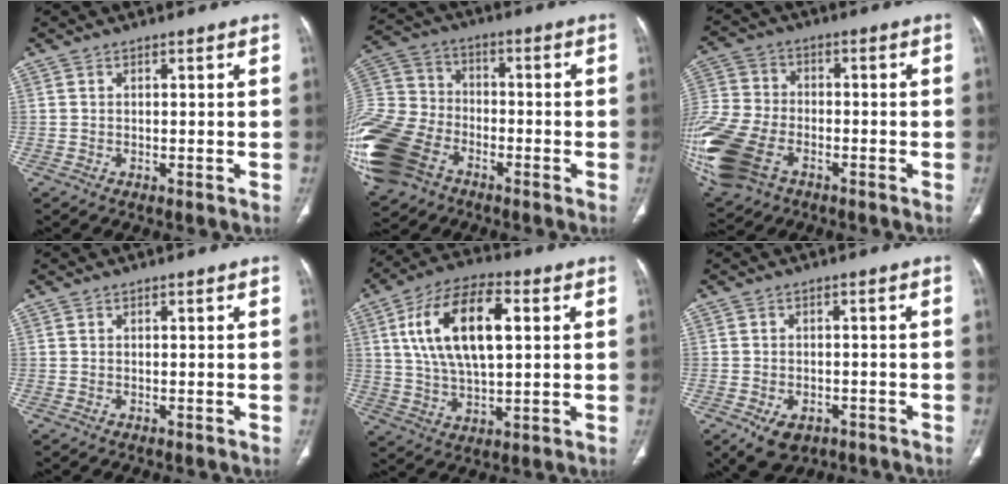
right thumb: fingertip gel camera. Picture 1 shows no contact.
{"total": 24.8, "force": [-10.8, 17.3, 14.0], "torque": [-0.380, 0.026, -0.200]}
{"total": 21.8, "force": [-8.7, 14.3, 14.1], "torque": [-0.374, -0.001, -0.159]}
{"total": 0.0}
{"total": 17.2, "force": [4.3, 8.1, 14.6], "torque": [-0.262, 0.008, 0.076]}
{"total": 6.8, "force": [-3.7, 4.5, 3.6], "torque": [-0.054, 0.012, -0.046]}